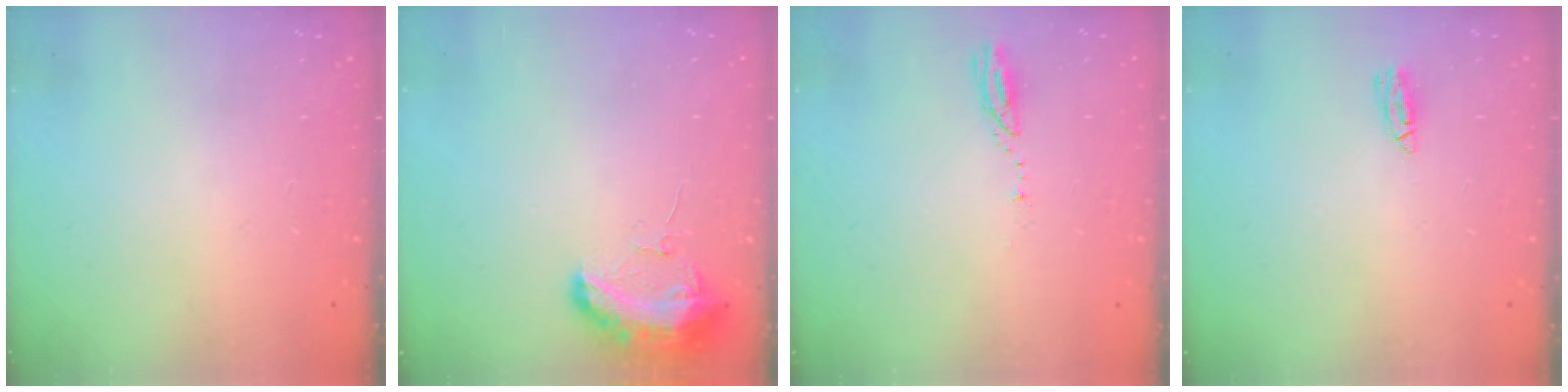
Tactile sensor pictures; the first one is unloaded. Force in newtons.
{"total": 9.6, "press": 9.6, "slide": 0.8}
{"total": 2.9, "press": 2.9, "slide": 0.2}
{"total": 4.8, "press": 4.8, "slide": 0.1}